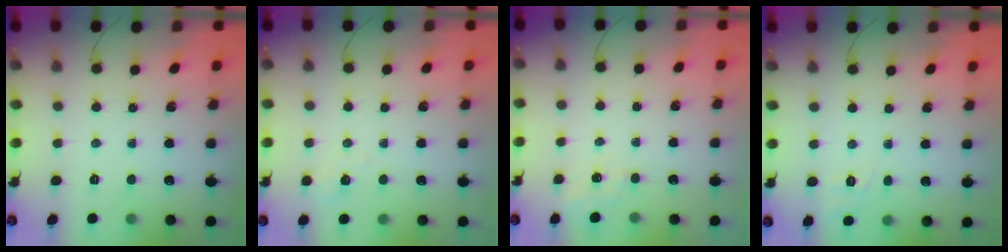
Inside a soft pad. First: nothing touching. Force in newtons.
{"total": 4.1, "press": 3.8, "slide": 1.4}
{"total": 4.6, "press": 4.4, "slide": 1.5}
{"total": 2.0, "press": 0.9, "slide": 1.8}